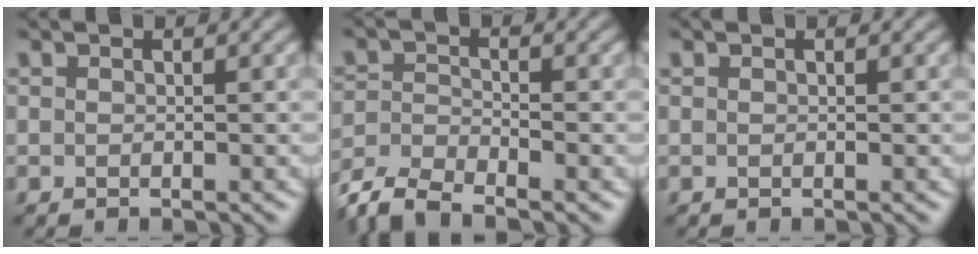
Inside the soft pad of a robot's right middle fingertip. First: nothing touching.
{"total": 5.2, "force": [-4.5, 1.3, 2.3], "torque": [-0.049, -0.001, -0.094]}
{"total": 0.0}